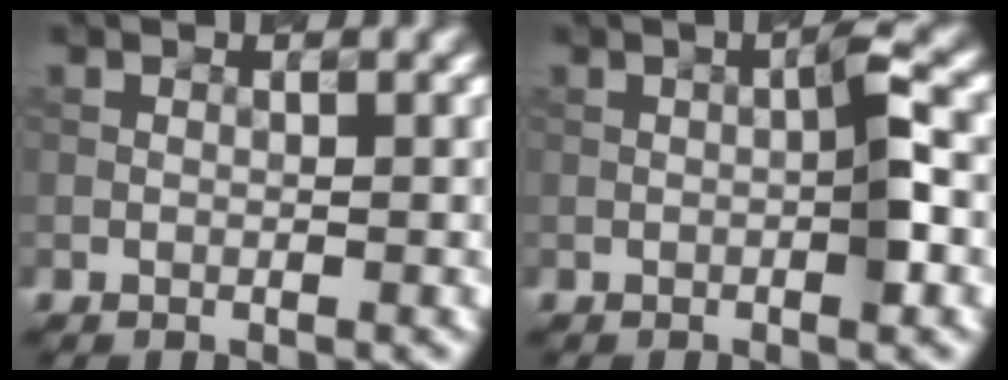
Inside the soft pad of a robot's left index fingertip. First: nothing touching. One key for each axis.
{"total": 2.9, "fx": -0.3, "fy": 0.2, "fz": 2.8, "tx": -0.044, "ty": 0.007, "tz": -0.007}